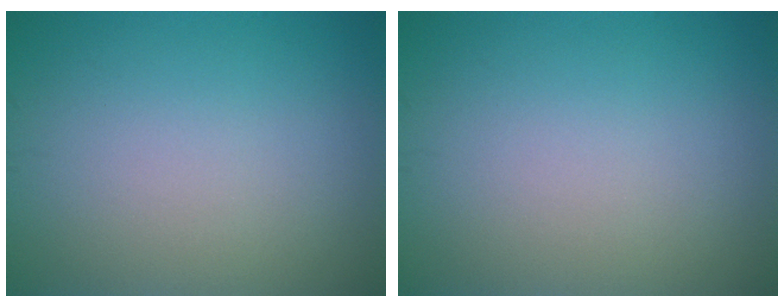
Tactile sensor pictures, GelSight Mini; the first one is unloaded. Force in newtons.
{"total": 0.0}